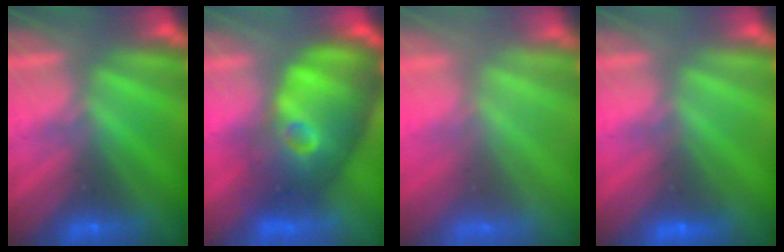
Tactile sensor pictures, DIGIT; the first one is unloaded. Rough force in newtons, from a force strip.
{"total": 10.9}
{"total": 6.9}
{"total": 2.0}